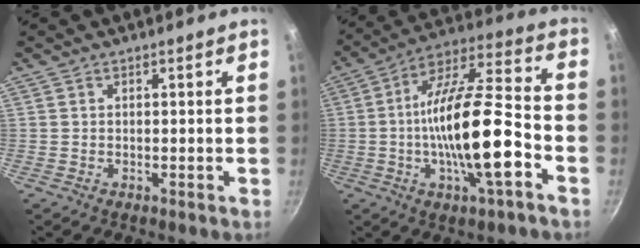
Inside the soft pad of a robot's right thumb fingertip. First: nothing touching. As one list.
[{"total": 19.3, "force": [-4.9, 5.4, 17.8], "torque": [-0.302, 0.038, -0.094]}]